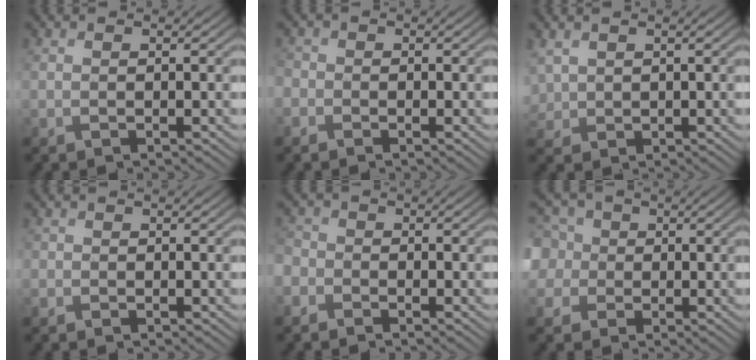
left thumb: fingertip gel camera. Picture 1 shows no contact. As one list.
[{"total": 1.9, "force": [-0.9, 1.6, 0.4], "torque": [-0.012, -0.002, -0.028]}, {"total": 2.8, "force": [0.9, 2.4, 1.3], "torque": [-0.048, -0.002, 0.018]}, {"total": 1.0, "force": [-0.3, 0.9, 0.0], "torque": [0.003, -0.005, -0.011]}, {"total": 2.8, "force": [-1.7, 2.1, 0.8], "torque": [-0.029, -0.003, -0.047]}, {"total": 8.4, "force": [1.1, 7.5, 3.8], "torque": [-0.137, 0.018, -0.002]}]